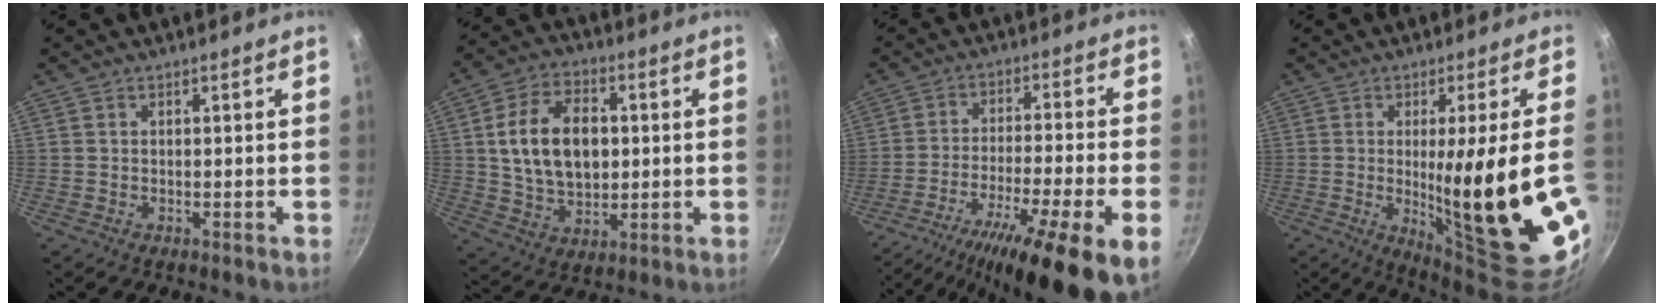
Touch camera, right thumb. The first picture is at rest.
{"total": 15.2, "force": [1.8, 10.1, 11.3], "torque": [-0.172, 0.004, 0.032]}
{"total": 20.0, "force": [-10.7, 3.3, 16.6], "torque": [-0.264, 0.039, -0.178]}
{"total": 22.5, "force": [-3.1, 2.7, 22.1], "torque": [-0.299, -0.031, -0.025]}